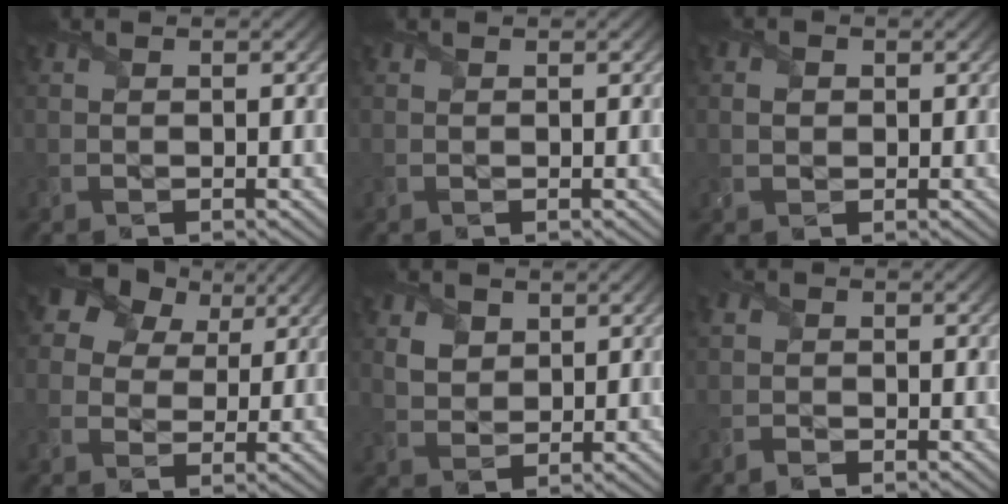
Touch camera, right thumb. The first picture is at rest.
{"total": 0.0}
{"total": 1.0, "force": [0.2, 0.9, 0.4], "torque": [-0.018, -0.001, -0.002]}
{"total": 8.5, "force": [4.6, 6.1, 3.9], "torque": [-0.101, 0.025, 0.062]}
{"total": 2.9, "force": [1.6, 2.1, 1.2], "torque": [-0.043, -0.002, 0.027]}
{"total": 1.4, "force": [-0.9, 0.9, 0.7], "torque": [-0.020, 0.000, -0.026]}